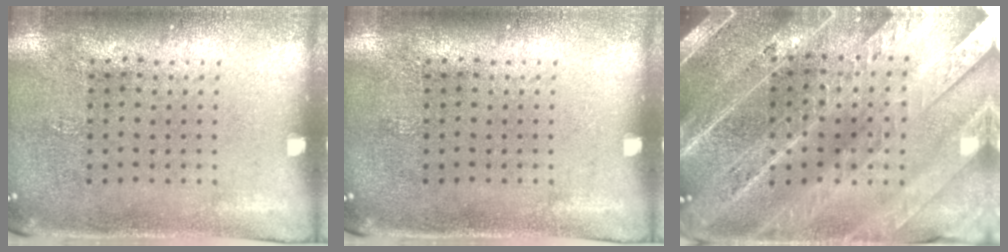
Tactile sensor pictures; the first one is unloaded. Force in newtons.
{"total": 0.0}
{"total": 4.8, "press": 4.3, "slide": 2.3}